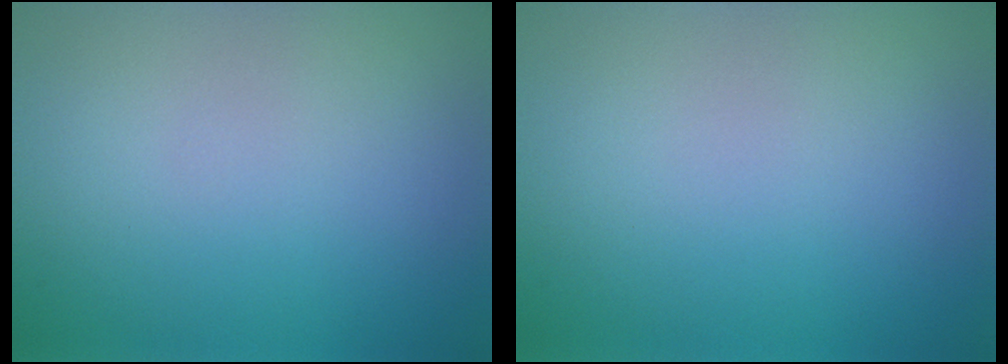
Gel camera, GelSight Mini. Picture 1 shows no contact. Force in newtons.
{"total": 0.0}